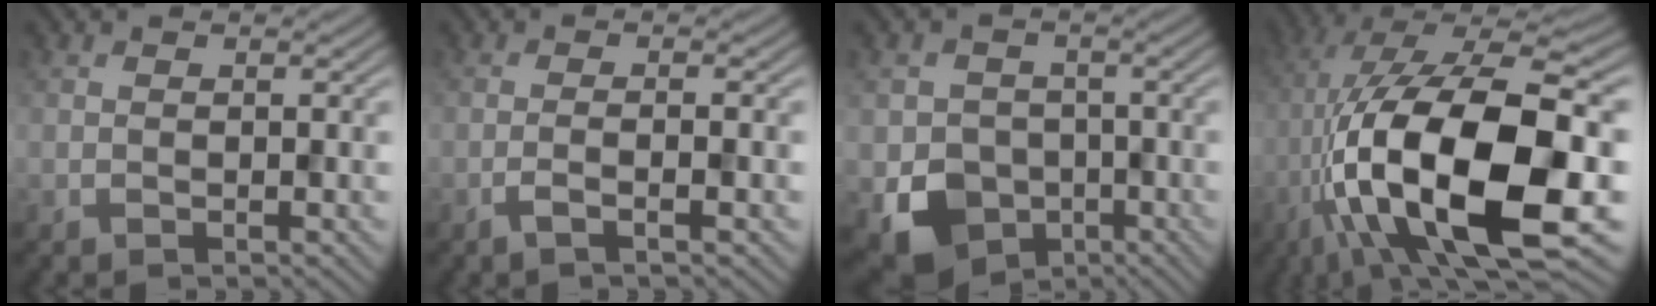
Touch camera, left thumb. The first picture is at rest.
{"total": 2.2, "force": [-0.9, 0.3, 2.0], "torque": [-0.031, 0.010, -0.026]}
{"total": 8.9, "force": [-3.3, 7.5, 3.3], "torque": [-0.063, -0.034, -0.077]}
{"total": 20.5, "force": [-4.5, 7.4, 18.6], "torque": [-0.347, -0.007, -0.069]}